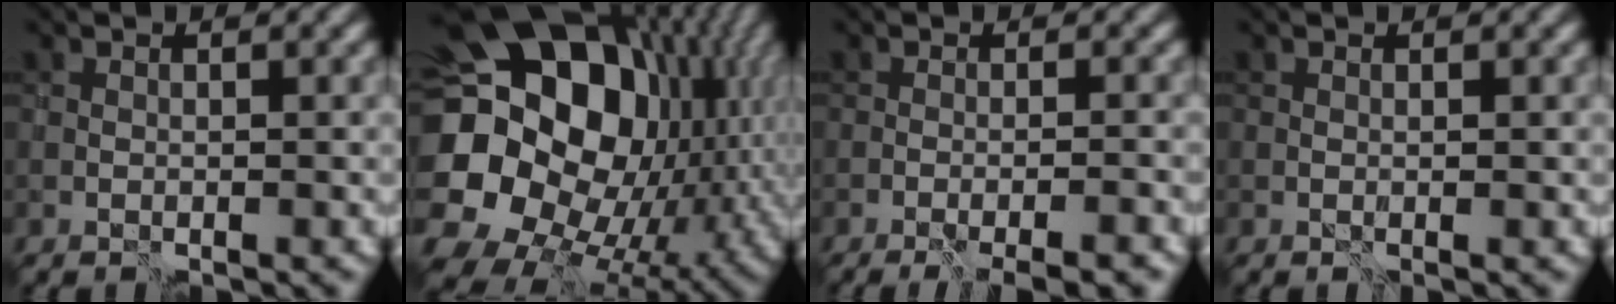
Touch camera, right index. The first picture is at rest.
{"total": 20.4, "force": [2.4, 15.9, 12.6], "torque": [-0.252, -0.023, 0.053]}
{"total": 4.5, "force": [-3.4, 0.5, 2.9], "torque": [-0.024, -0.001, -0.035]}
{"total": 1.0, "force": [0.0, -0.8, -0.6], "torque": [0.012, 0.000, 0.000]}